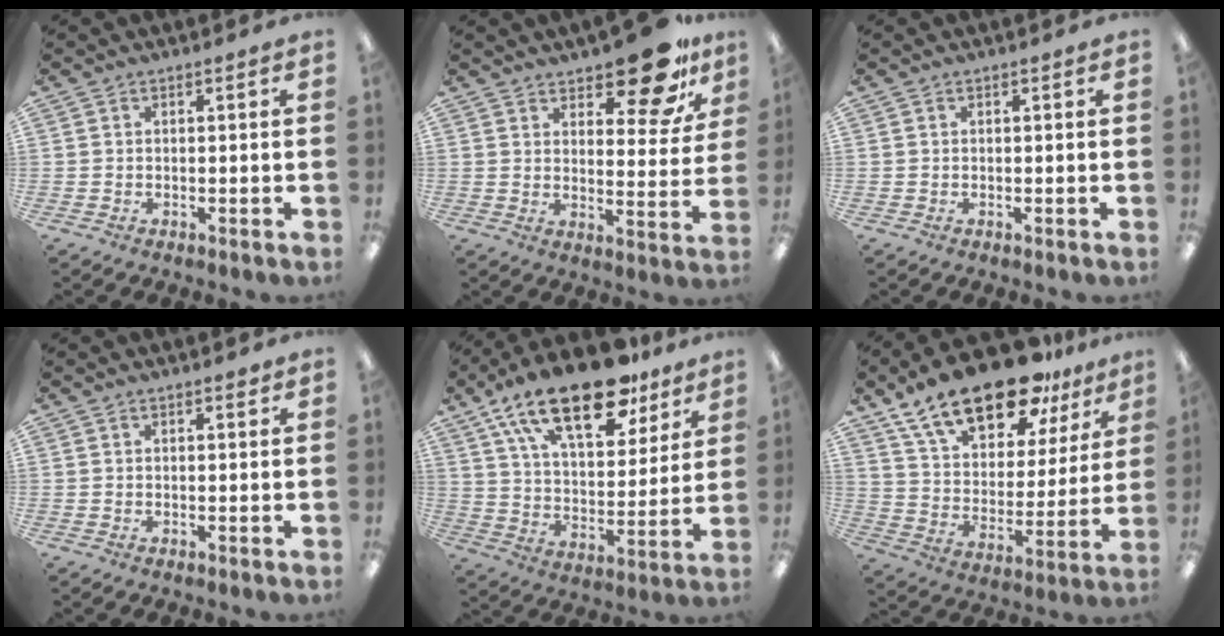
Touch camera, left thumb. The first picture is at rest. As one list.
[{"total": 14.0, "force": [10.7, 4.9, 7.5], "torque": [-0.089, -0.070, 0.181]}, {"total": 0.0}, {"total": 1.4, "force": [1.1, 0.4, 0.8], "torque": [-0.008, -0.003, 0.017]}, {"total": 23.6, "force": [16.1, 9.7, 14.3], "torque": [-0.238, -0.088, 0.276]}, {"total": 21.9, "force": [15.6, 9.2, 12.3], "torque": [-0.208, -0.092, 0.272]}]